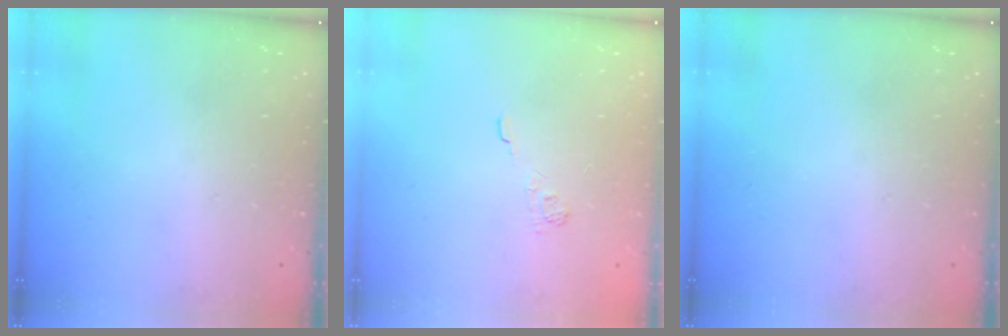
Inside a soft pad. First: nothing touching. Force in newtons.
{"total": 2.3, "press": 1.8, "slide": 1.3}
{"total": 0.0}